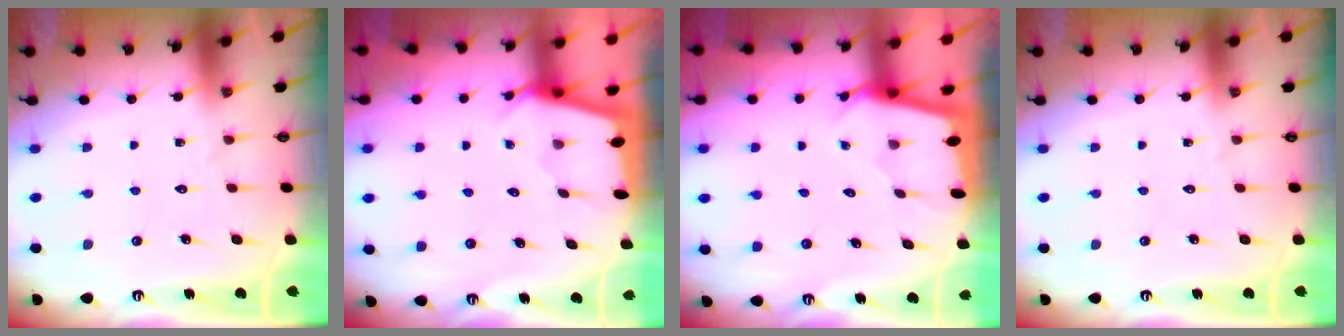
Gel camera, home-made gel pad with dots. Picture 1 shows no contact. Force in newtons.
{"total": 2.2, "press": 2.2, "slide": 0.3}
{"total": 1.8, "press": 1.8, "slide": 0.2}
{"total": 0.0}